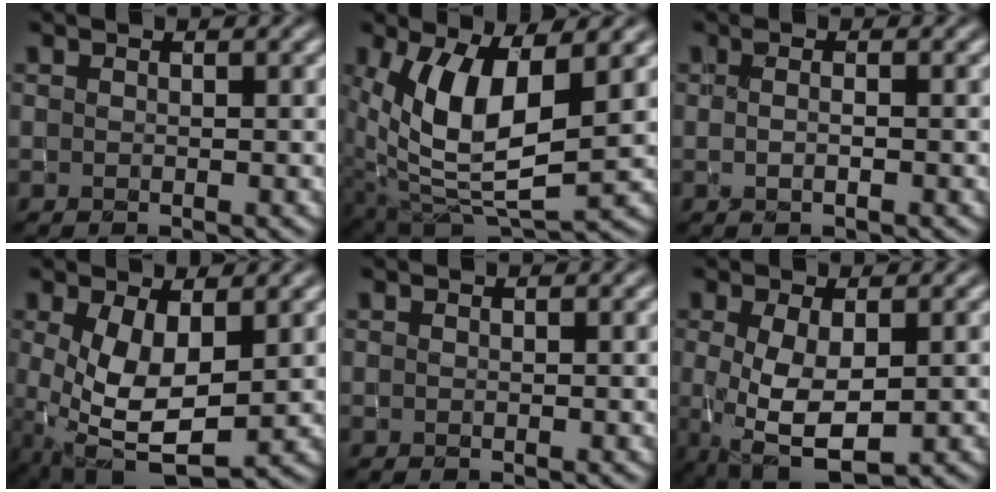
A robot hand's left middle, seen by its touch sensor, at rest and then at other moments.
{"total": 10.0, "force": [2.0, 4.8, 8.5], "torque": [-0.175, -0.014, 0.043]}
{"total": 1.3, "force": [0.2, 0.6, 1.1], "torque": [-0.004, -0.001, -0.002]}
{"total": 6.7, "force": [0.0, 3.1, 5.9], "torque": [-0.129, -0.008, 0.006]}
{"total": 0.0}
{"total": 5.5, "force": [-0.5, 2.4, 4.9], "torque": [-0.108, -0.010, 0.001]}